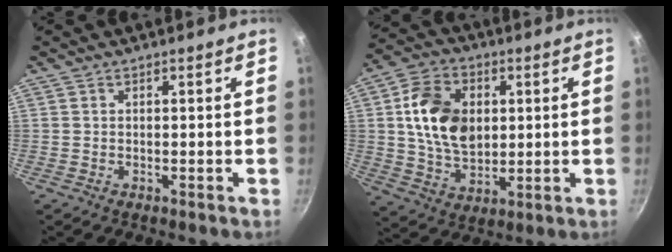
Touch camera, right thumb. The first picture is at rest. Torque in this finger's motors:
{"motor_torque": [1.87, 1.75, 1.20, -0.36, 0.14]}